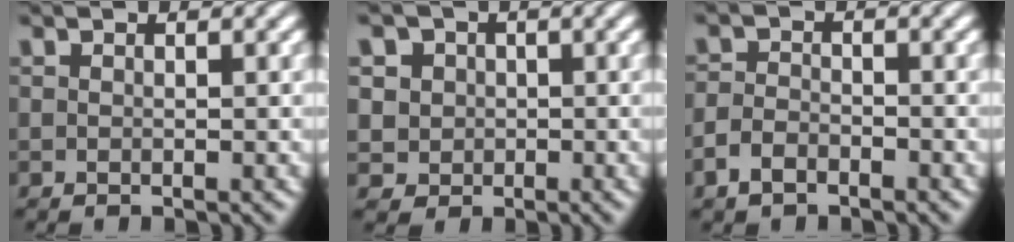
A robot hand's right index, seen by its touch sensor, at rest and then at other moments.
{"total": 7.3, "force": [0.4, 6.8, 2.7], "torque": [-0.069, -0.027, 0.010]}
{"total": 1.9, "force": [-1.8, 0.3, 0.5], "torque": [-0.002, -0.006, -0.030]}